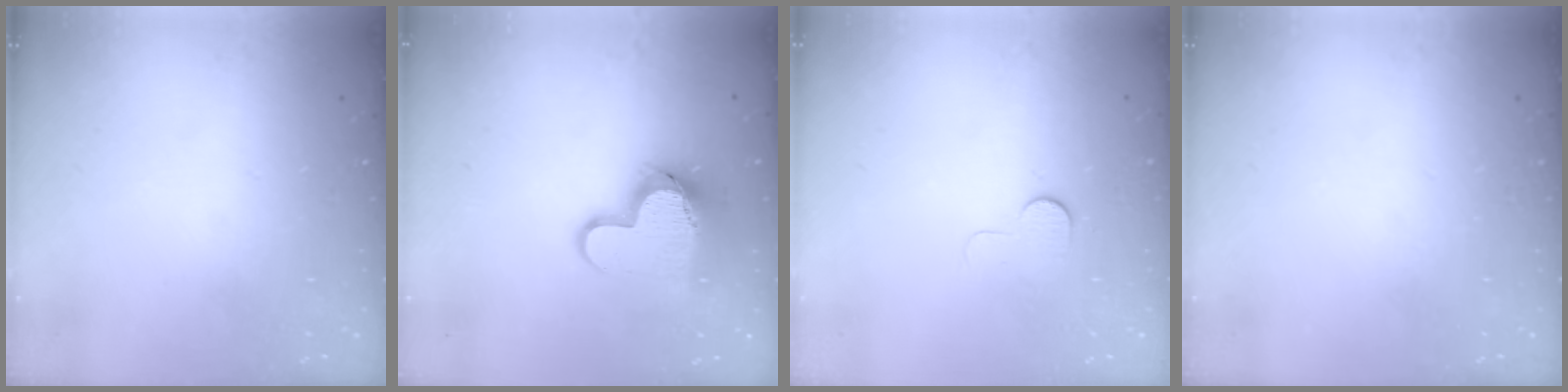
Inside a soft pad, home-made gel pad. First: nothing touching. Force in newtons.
{"total": 12.4, "press": 12.3, "slide": 1.2}
{"total": 5.3, "press": 5.3, "slide": 0.5}
{"total": 0.0}